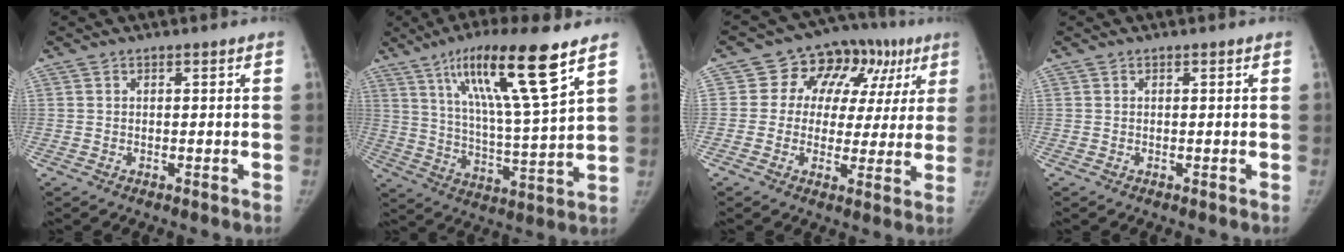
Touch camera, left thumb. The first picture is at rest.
{"total": 18.4, "force": [10.6, 1.8, 14.9], "torque": [-0.250, -0.048, 0.185]}
{"total": 14.4, "force": [4.4, 11.0, 8.1], "torque": [-0.041, 0.026, 0.056]}
{"total": 0.0}